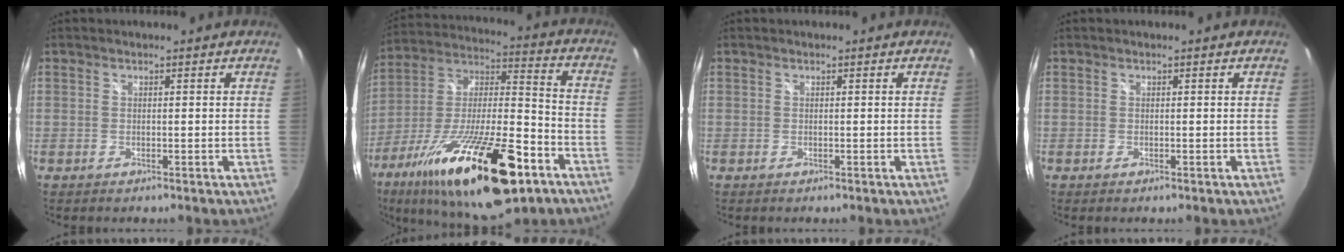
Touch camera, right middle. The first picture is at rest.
{"total": 30.4, "force": [-16.4, 9.2, 23.9], "torque": [-0.418, -0.037, -0.269]}
{"total": 0.0}
{"total": 0.0}